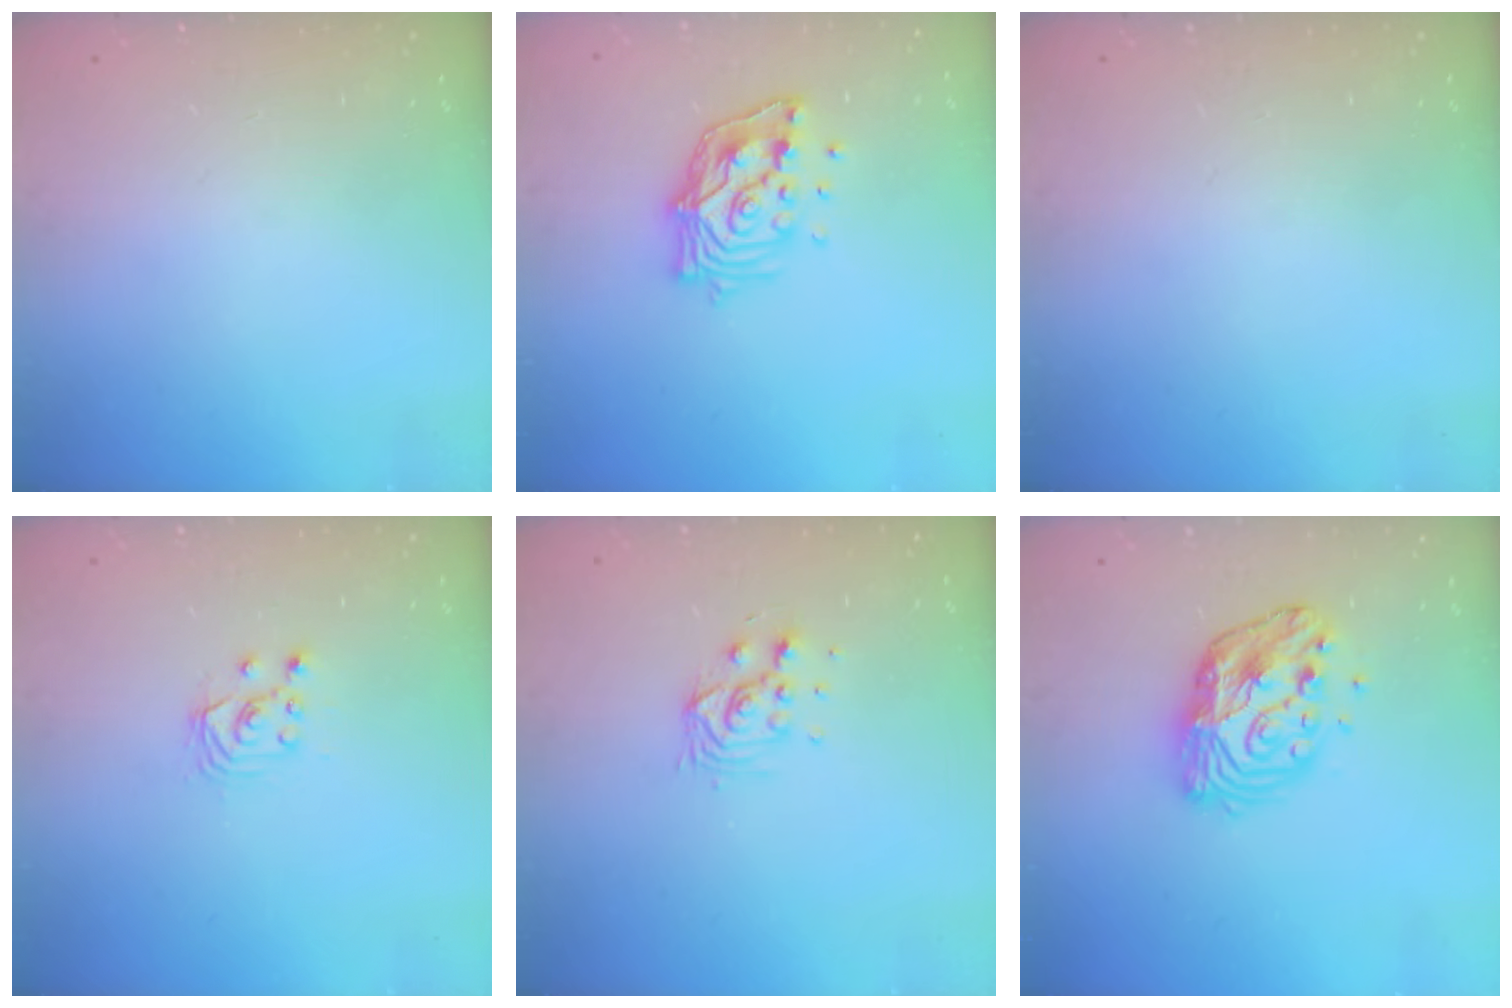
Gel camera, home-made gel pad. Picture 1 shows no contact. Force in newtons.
{"total": 12.4, "press": 12.4, "slide": 1.2}
{"total": 0.0}
{"total": 2.9, "press": 2.9, "slide": 0.2}
{"total": 5.9, "press": 5.9, "slide": 0.4}
{"total": 12.7, "press": 12.6, "slide": 1.0}